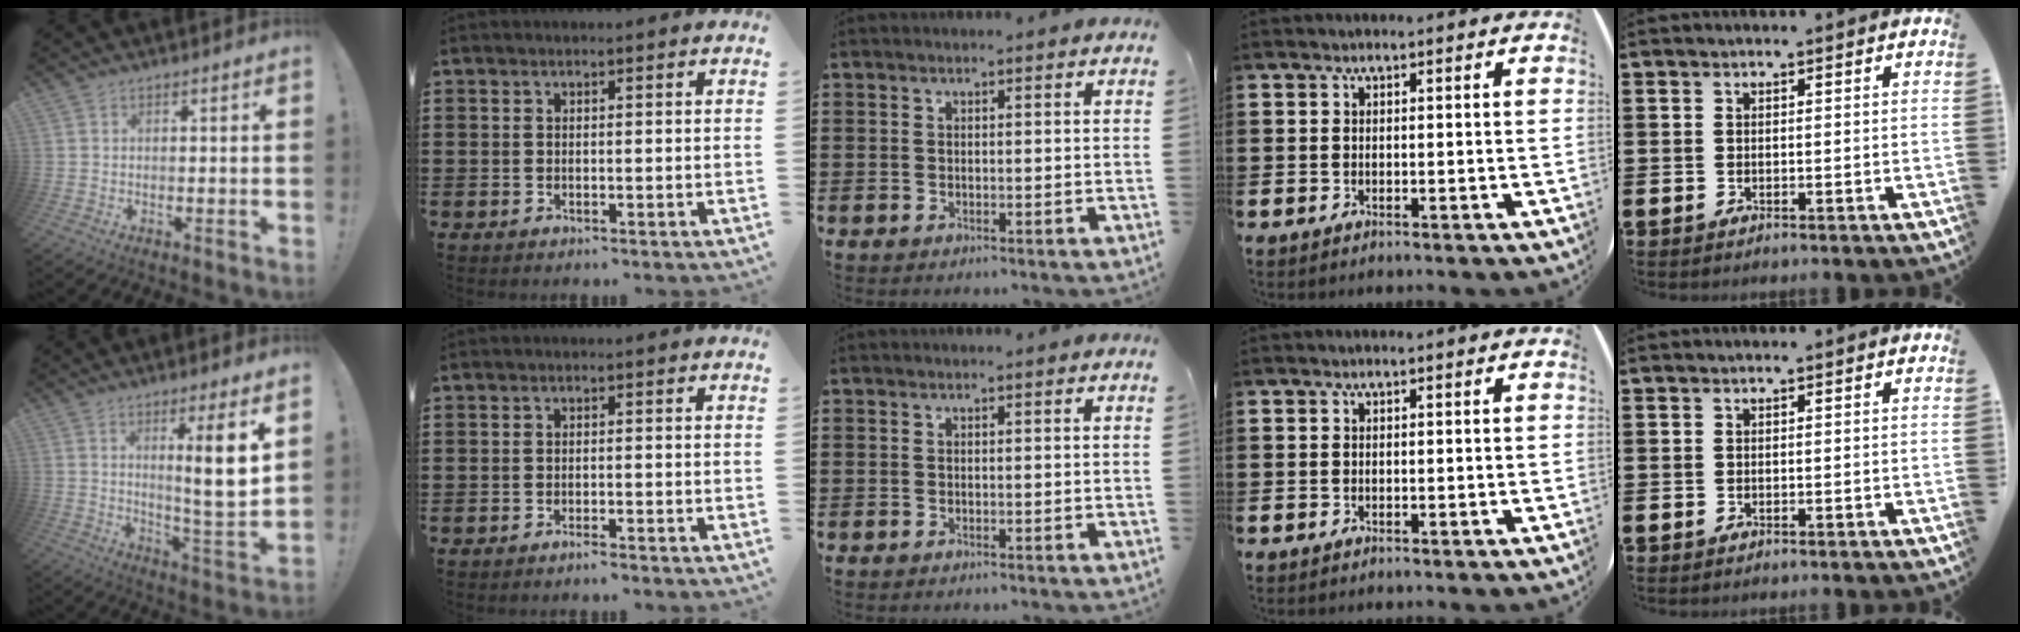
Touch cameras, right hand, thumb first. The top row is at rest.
{"thumb": {"total": 10.5, "force": [3.8, 0.0, 9.8], "torque": [-0.139, -0.029, 0.050]}, "index": {"total": 1.2, "force": [-1.1, -0.1, 0.5], "torque": [-0.010, -0.002, -0.019]}}